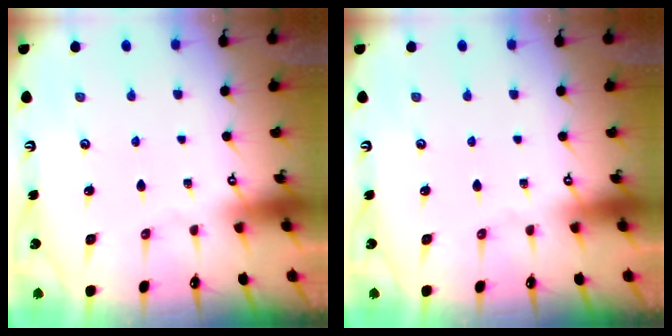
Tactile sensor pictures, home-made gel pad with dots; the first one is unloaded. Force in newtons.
{"total": 0.0}